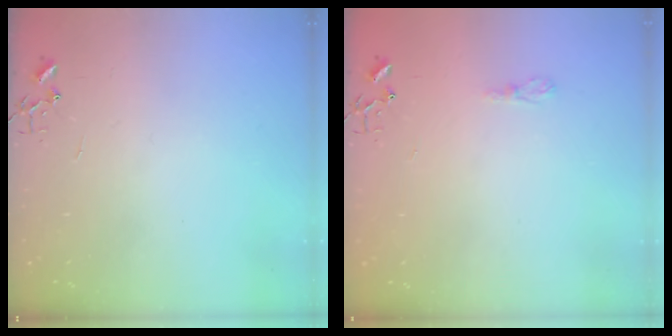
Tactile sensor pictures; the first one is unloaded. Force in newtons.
{"total": 3.8, "press": 3.7, "slide": 0.6}